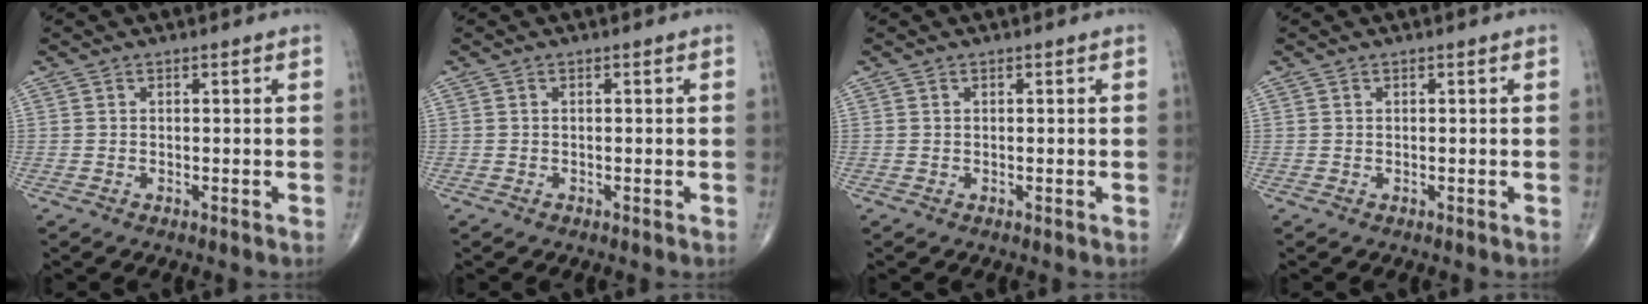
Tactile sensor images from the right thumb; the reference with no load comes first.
{"total": 0.0}
{"total": 0.0}
{"total": 0.0}